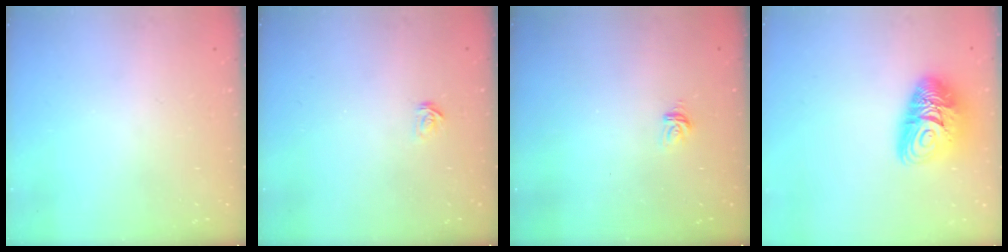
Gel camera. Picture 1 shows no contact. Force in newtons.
{"total": 2.1, "press": 2.1, "slide": 0.2}
{"total": 3.4, "press": 3.4, "slide": 0.2}
{"total": 12.3, "press": 12.2, "slide": 1.0}